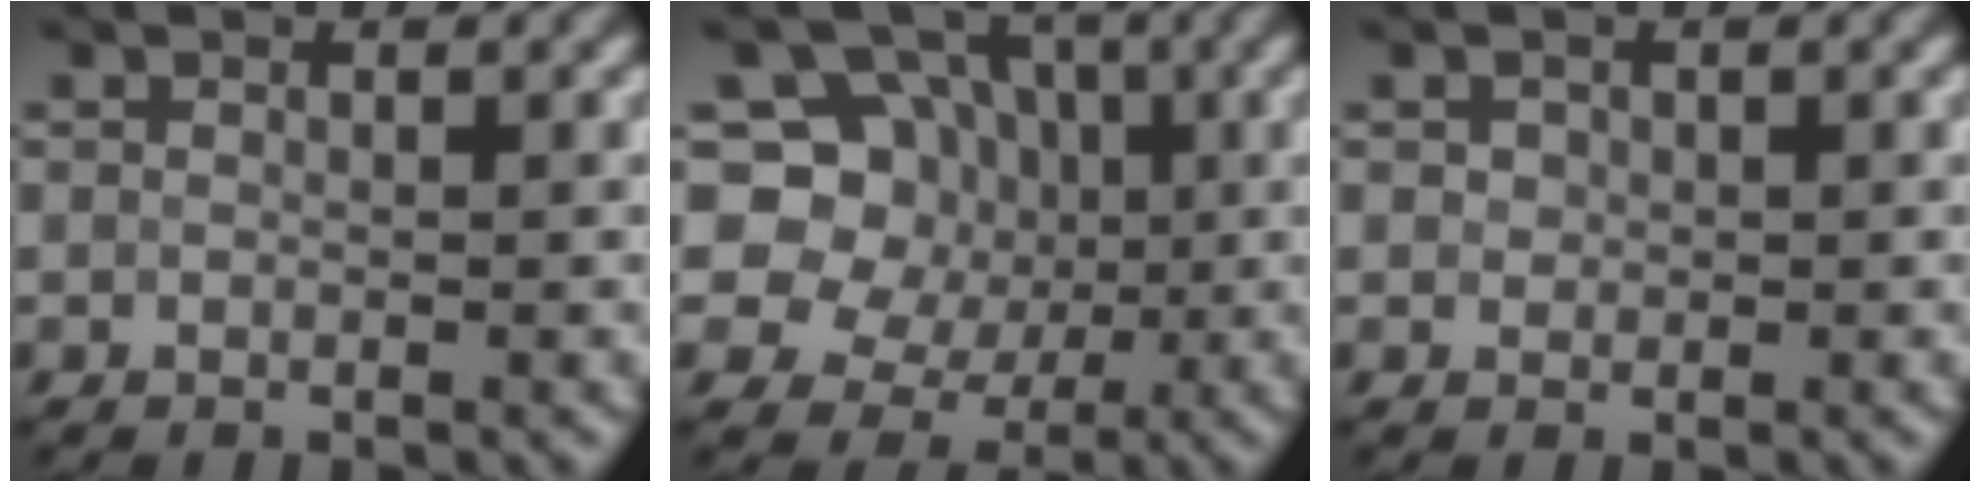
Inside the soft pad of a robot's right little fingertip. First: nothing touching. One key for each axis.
{"total": 8.5, "fx": 1.3, "fy": 7.6, "fz": 3.5, "tx": -0.056, "ty": 0.025, "tz": -0.017}
{"total": 0.9, "fx": 0.2, "fy": 0.9, "fz": 0.3, "tx": 0.000, "ty": -0.003, "tz": 0.004}